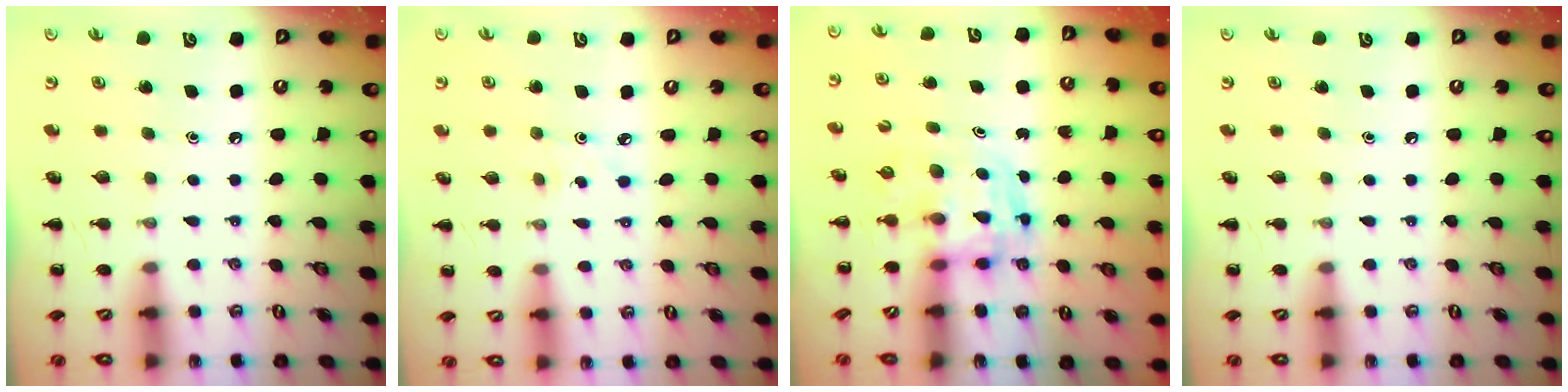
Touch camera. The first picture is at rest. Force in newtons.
{"total": 2.1, "press": 2.0, "slide": 0.7}
{"total": 3.7, "press": 3.7, "slide": 0.6}
{"total": 0.0}